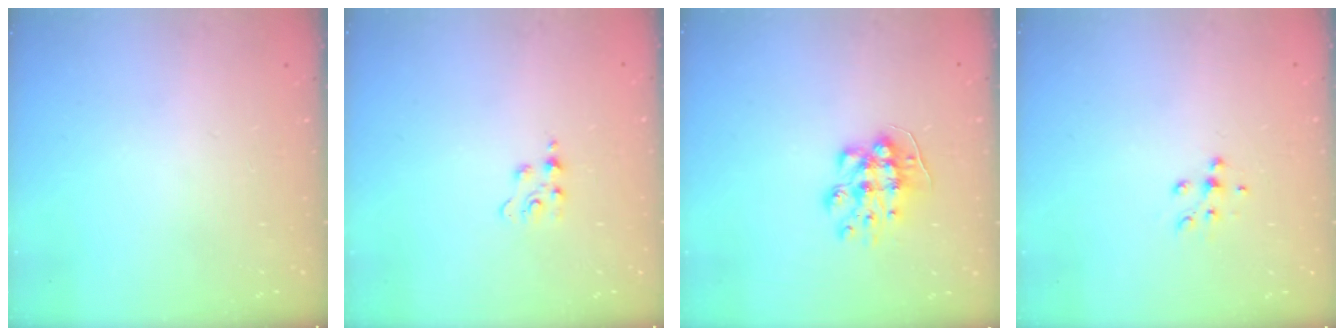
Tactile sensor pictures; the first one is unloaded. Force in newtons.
{"total": 2.8, "press": 2.8, "slide": 0.4}
{"total": 9.1, "press": 9.1, "slide": 0.3}
{"total": 5.4, "press": 5.4, "slide": 0.9}